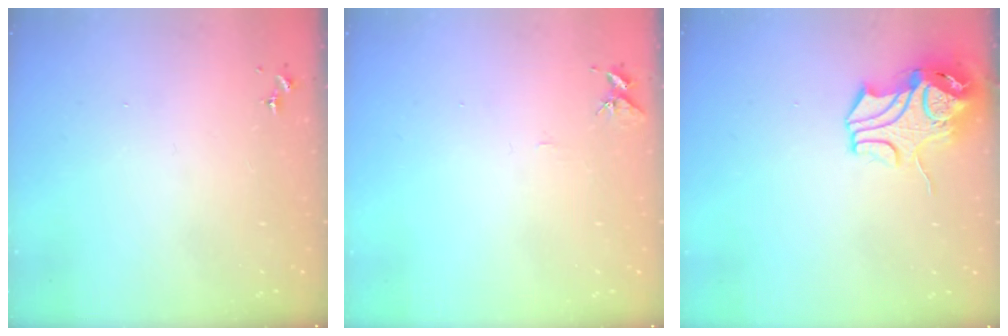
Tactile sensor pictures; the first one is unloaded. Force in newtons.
{"total": 6.1, "press": 6.0, "slide": 0.6}
{"total": 10.9, "press": 10.8, "slide": 1.6}